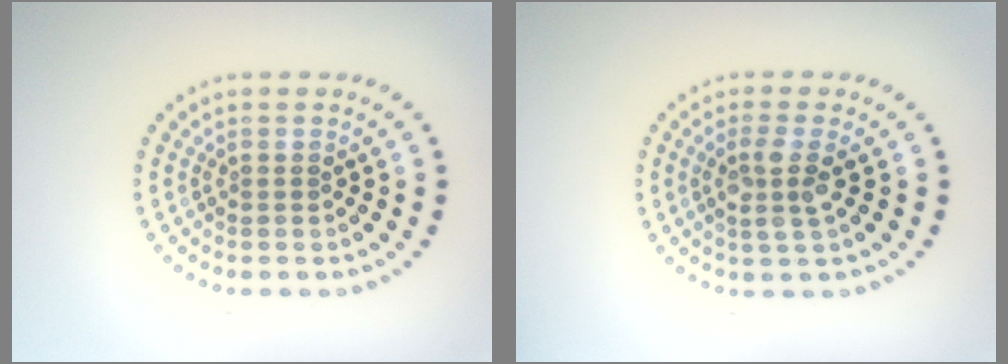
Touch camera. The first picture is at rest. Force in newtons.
{"total": 2.5, "press": 2.2, "slide": 1.2}